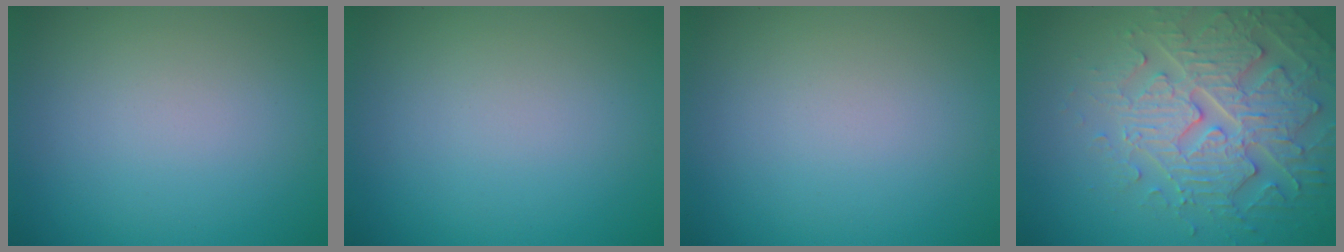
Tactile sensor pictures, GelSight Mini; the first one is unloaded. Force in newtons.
{"total": 0.0}
{"total": 0.0}
{"total": 5.2, "press": 5.0, "slide": 1.4}